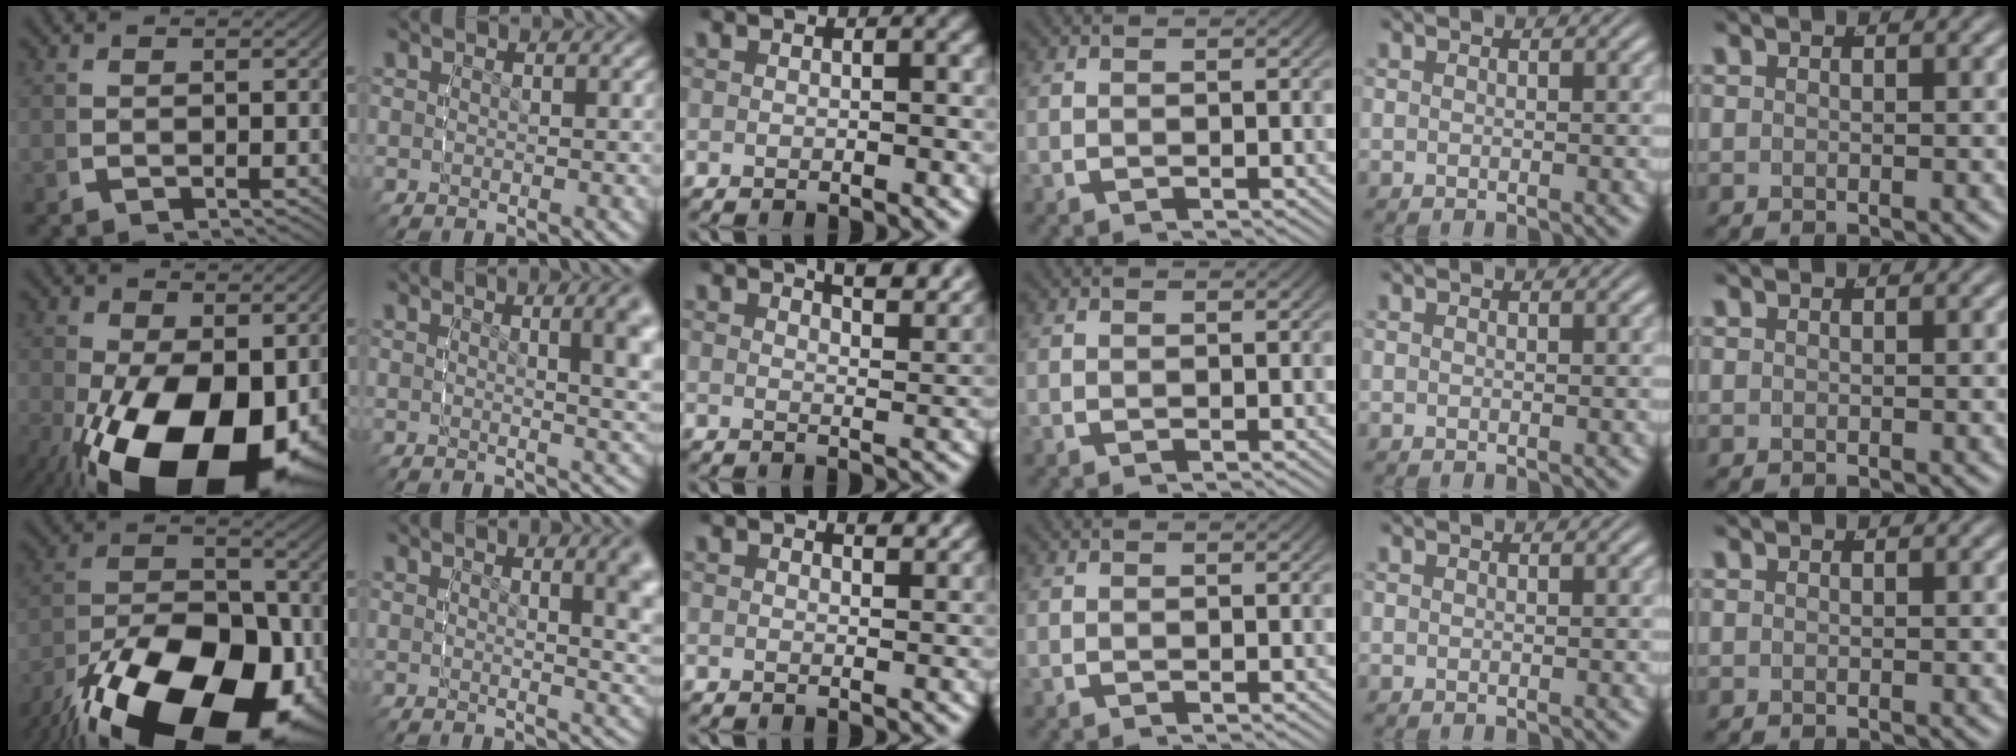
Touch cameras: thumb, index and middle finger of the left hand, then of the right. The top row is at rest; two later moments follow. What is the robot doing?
{"motion": "lift_and_place", "object": "screwdriver"}